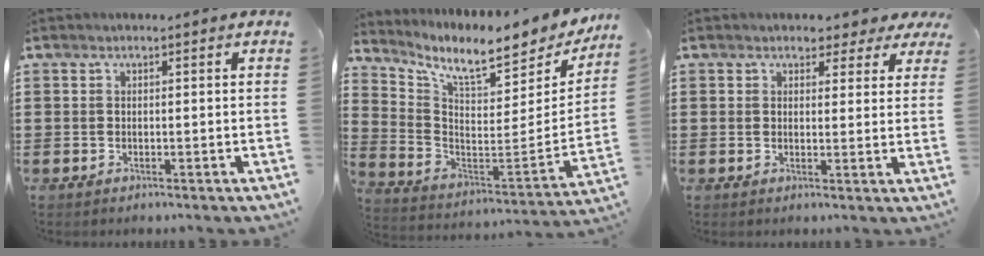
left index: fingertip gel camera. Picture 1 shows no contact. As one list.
[{"total": 9.2, "force": [7.7, 1.3, 4.9], "torque": [-0.116, -0.068, 0.122]}, {"total": 2.9, "force": [2.3, 1.5, 0.9], "torque": [-0.012, -0.007, 0.038]}]